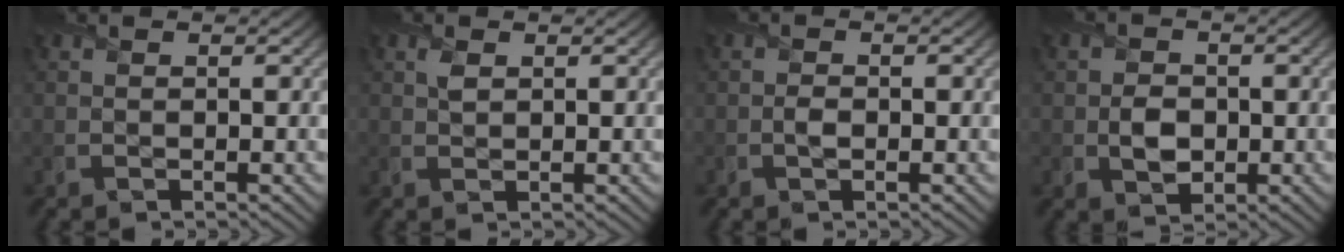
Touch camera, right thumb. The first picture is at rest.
{"total": 1.1, "force": [0.6, 0.7, 0.7], "torque": [-0.018, -0.001, 0.014]}
{"total": 0.7, "force": [-0.1, 0.6, 0.4], "torque": [-0.005, 0.003, -0.004]}
{"total": 3.0, "force": [-0.3, 2.5, 1.5], "torque": [-0.030, -0.004, -0.009]}